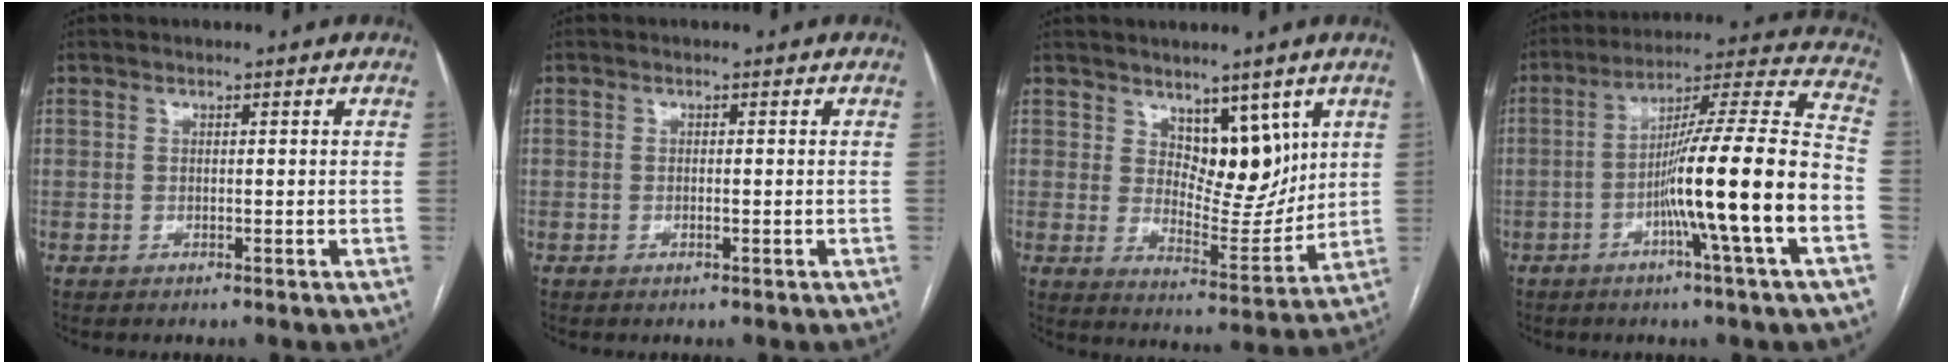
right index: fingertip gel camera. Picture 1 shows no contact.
{"total": 0.7, "force": [-0.2, 0.2, 0.7], "torque": [-0.014, -0.001, -0.003]}
{"total": 8.7, "force": [4.5, 4.4, 5.9], "torque": [-0.083, -0.006, 0.085]}
{"total": 18.4, "force": [-5.4, -1.4, 17.5], "torque": [-0.281, 0.004, -0.097]}